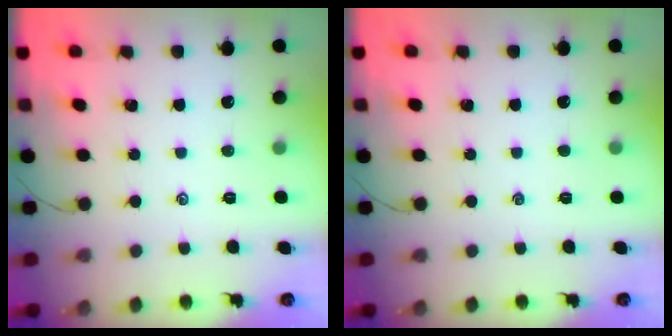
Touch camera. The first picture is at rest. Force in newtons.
{"total": 0.0}